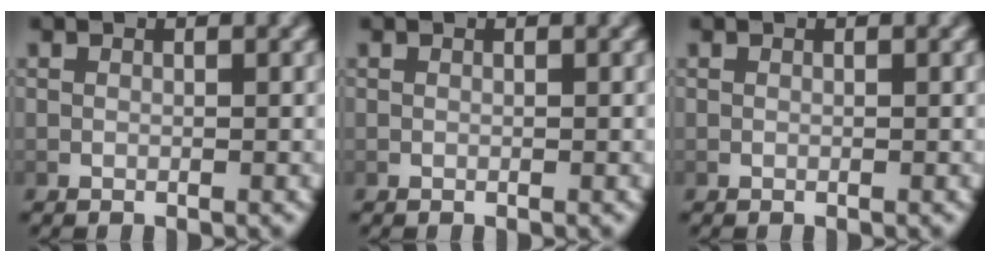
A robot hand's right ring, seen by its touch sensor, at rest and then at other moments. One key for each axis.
{"total": 0.0}
{"total": 0.0}